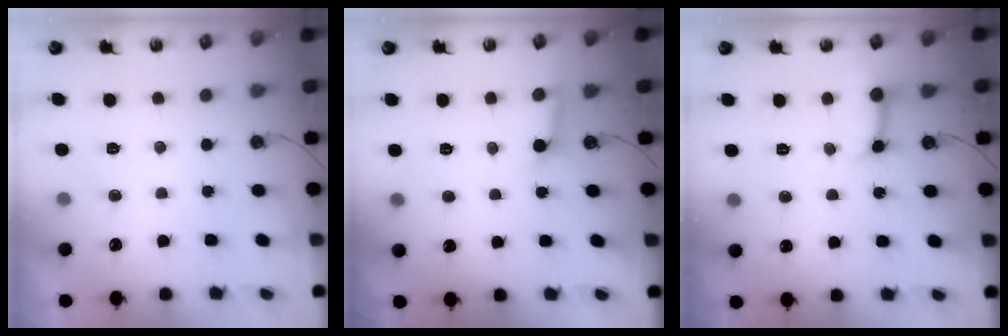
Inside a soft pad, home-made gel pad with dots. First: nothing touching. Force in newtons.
{"total": 3.6, "press": 3.6, "slide": 0.3}
{"total": 8.2, "press": 8.1, "slide": 0.9}